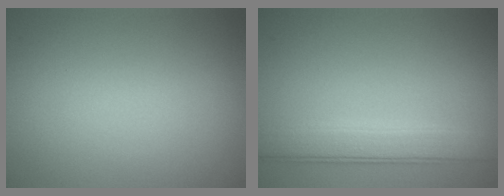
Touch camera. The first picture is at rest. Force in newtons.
{"total": 4.2, "press": 4.2, "slide": 0.4}